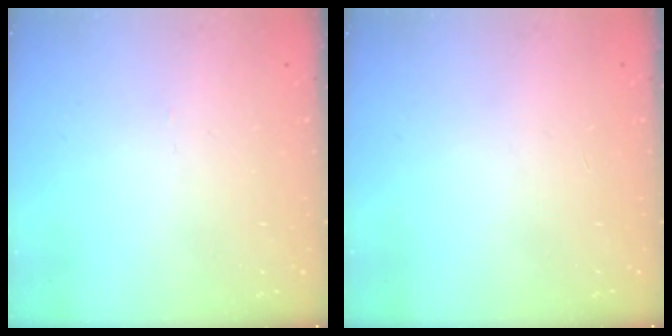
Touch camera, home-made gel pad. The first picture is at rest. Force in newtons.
{"total": 0.0}